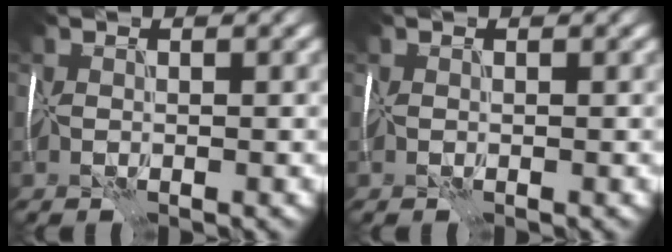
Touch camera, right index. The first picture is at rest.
{"total": 0.0}